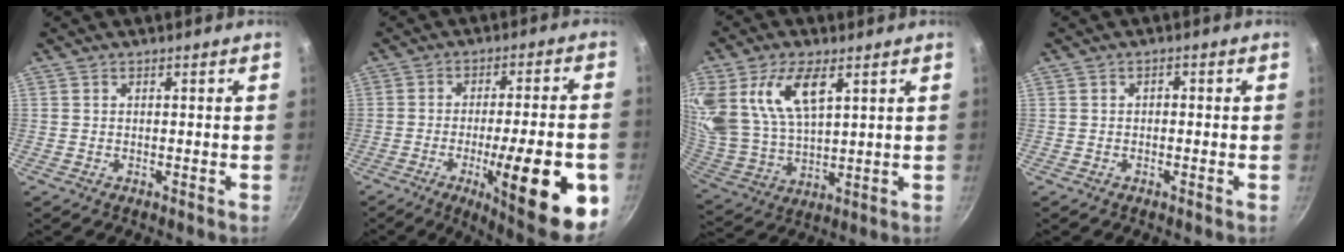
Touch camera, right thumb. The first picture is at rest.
{"total": 21.6, "force": [-7.0, 5.3, 19.8], "torque": [-0.238, 0.000, -0.085]}
{"total": 18.2, "force": [7.6, 9.3, 13.6], "torque": [-0.286, -0.018, 0.154]}
{"total": 1.0, "force": [-0.1, 0.8, 0.7], "torque": [0.001, 0.004, -0.006]}